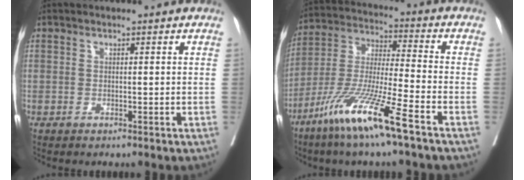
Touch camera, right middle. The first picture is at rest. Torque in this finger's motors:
{"motor_torque": [1.40, -0.74, 0.37, 0.15]}